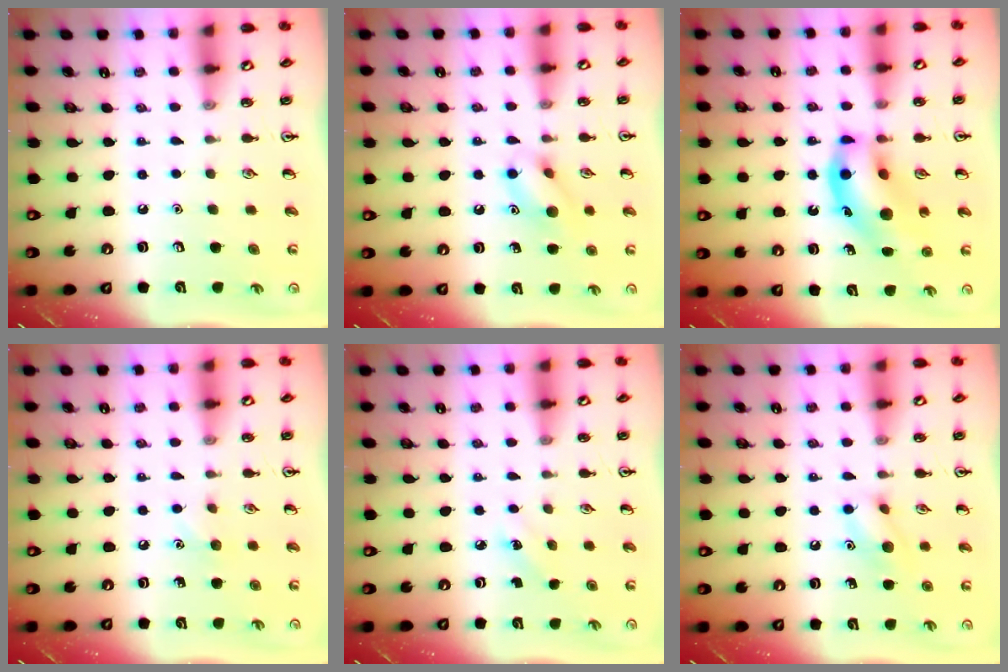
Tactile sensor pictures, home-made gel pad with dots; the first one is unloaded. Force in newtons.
{"total": 10.1, "press": 10.1, "slide": 0.5}
{"total": 14.4, "press": 13.8, "slide": 4.0}
{"total": 5.0, "press": 4.7, "slide": 1.6}
{"total": 2.4, "press": 2.3, "slide": 0.9}
{"total": 8.8, "press": 8.7, "slide": 1.5}